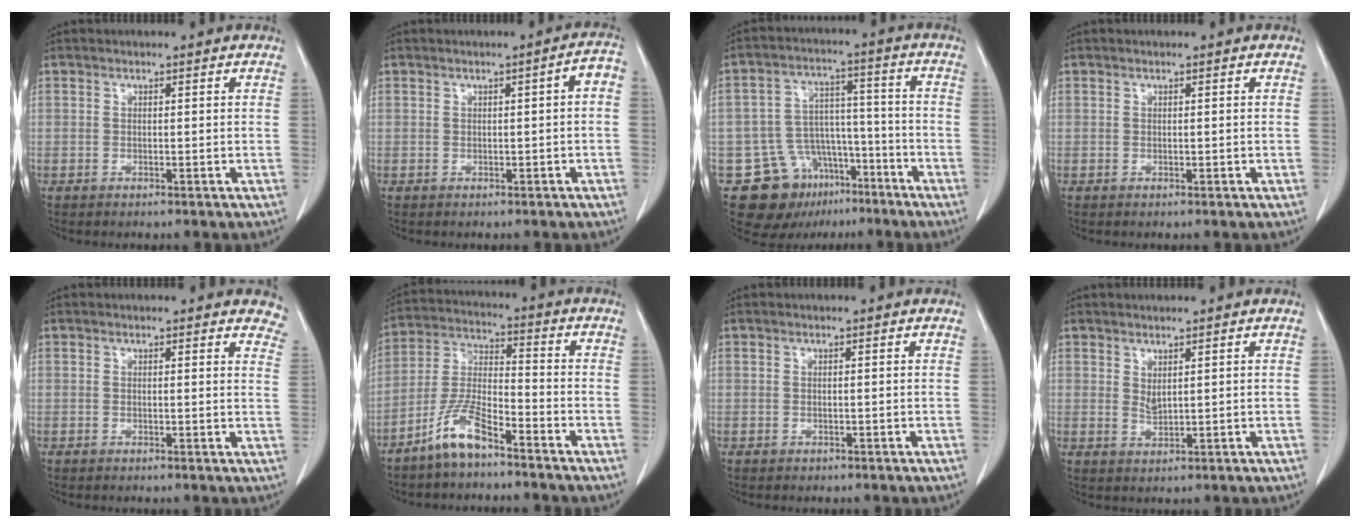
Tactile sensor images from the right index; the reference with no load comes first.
{"total": 2.4, "force": [-0.2, 0.4, 2.4], "torque": [-0.024, 0.006, -0.006]}
{"total": 12.3, "force": [-7.4, 8.8, 4.3], "torque": [-0.068, 0.049, -0.106]}
{"total": 0.0}
{"total": 6.0, "force": [5.6, 1.7, 1.2], "torque": [0.016, -0.016, 0.026]}
{"total": 8.5, "force": [-6.1, 1.7, 5.6], "torque": [-0.129, -0.009, -0.126]}
{"total": 0.0}
{"total": 1.6, "force": [1.0, 0.4, 1.2], "torque": [-0.027, -0.006, 0.025]}